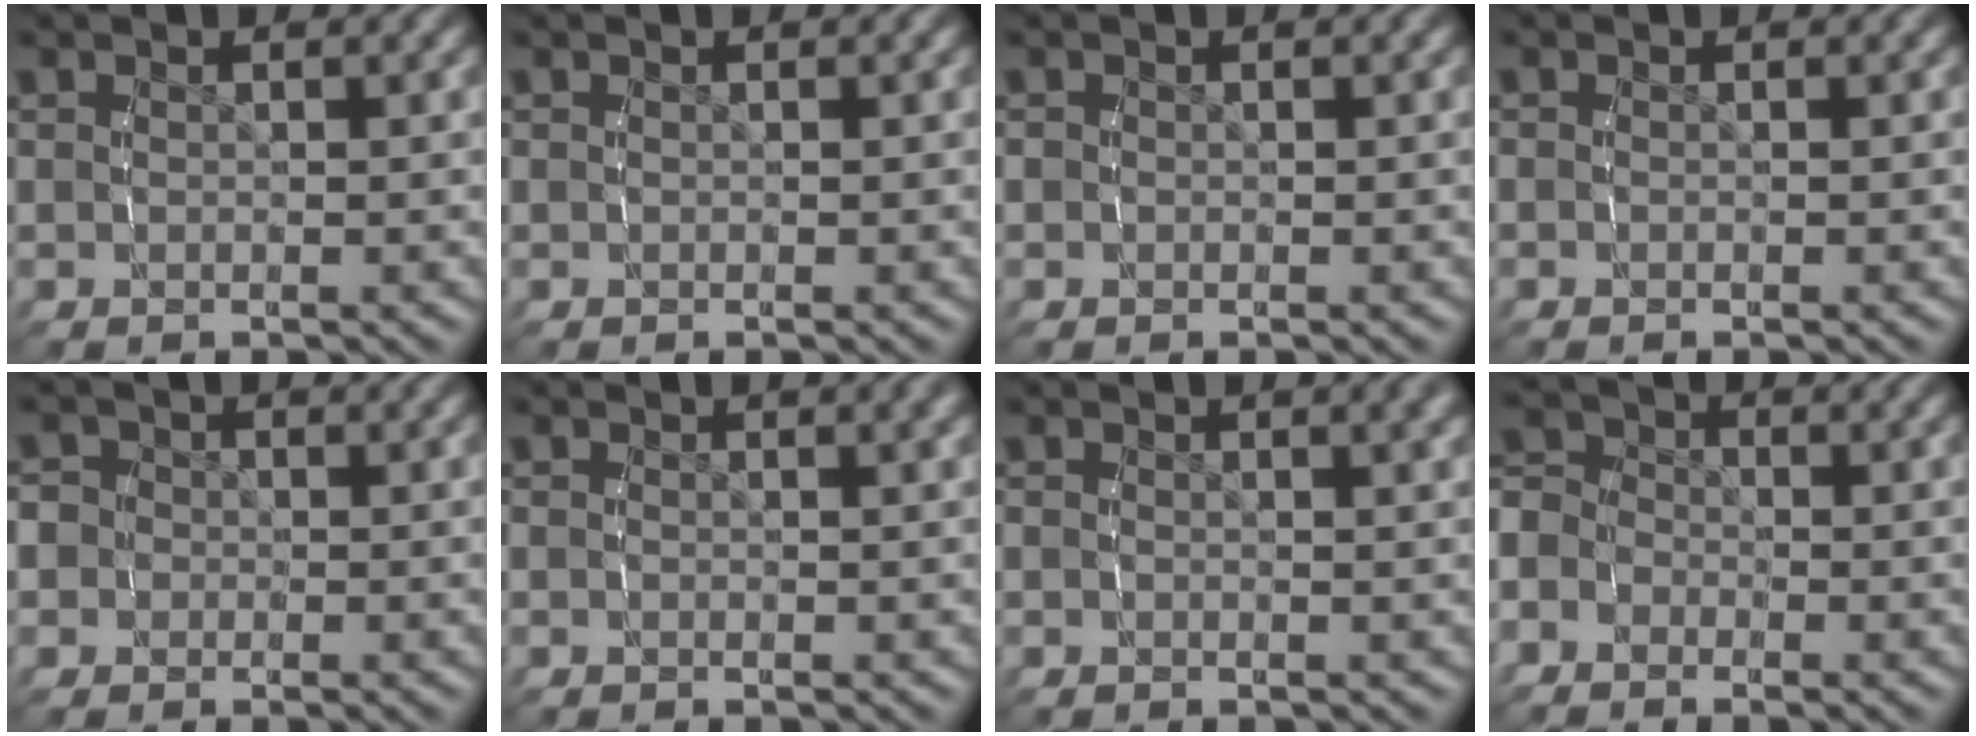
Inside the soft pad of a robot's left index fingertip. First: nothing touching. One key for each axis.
{"total": 0.0}
{"total": 0.8, "fx": -0.2, "fy": 0.7, "fz": 0.0, "tx": -0.004, "ty": -0.003, "tz": -0.006}
{"total": 0.7, "fx": -0.5, "fy": 0.5, "fz": 0.1, "tx": 0.001, "ty": -0.004, "tz": -0.012}
{"total": 4.5, "fx": -0.4, "fy": 4.3, "fz": 1.2, "tx": -0.047, "ty": 0.000, "tz": -0.025}
{"total": 1.0, "fx": -0.2, "fy": 0.7, "fz": 0.6, "tx": -0.005, "ty": 0.002, "tz": -0.010}
{"total": 1.0, "fx": 0.1, "fy": 0.6, "fz": 0.8, "tx": -0.006, "ty": 0.003, "tz": -0.007}
{"total": 5.8, "fx": -0.7, "fy": 5.3, "fz": 2.2, "tx": -0.055, "ty": -0.005, "tz": -0.032}